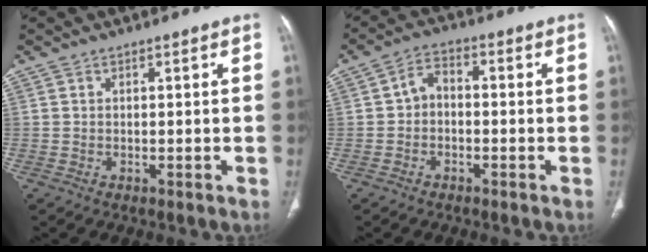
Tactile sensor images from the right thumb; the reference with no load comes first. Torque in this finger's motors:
{"motor_torque": [-0.17, 0.18, -0.23, 0.23, 0.09]}